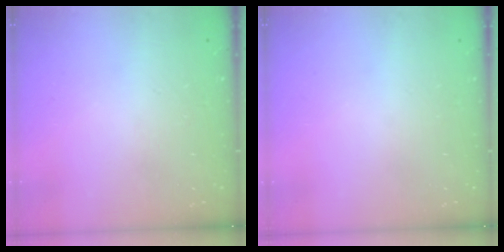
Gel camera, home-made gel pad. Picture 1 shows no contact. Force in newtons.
{"total": 0.0}